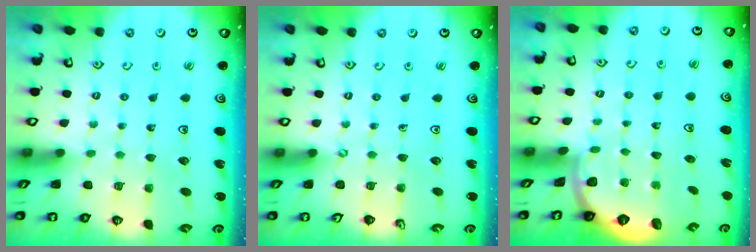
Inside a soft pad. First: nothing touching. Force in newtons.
{"total": 0.0}
{"total": 1.6, "press": 1.6, "slide": 0.1}